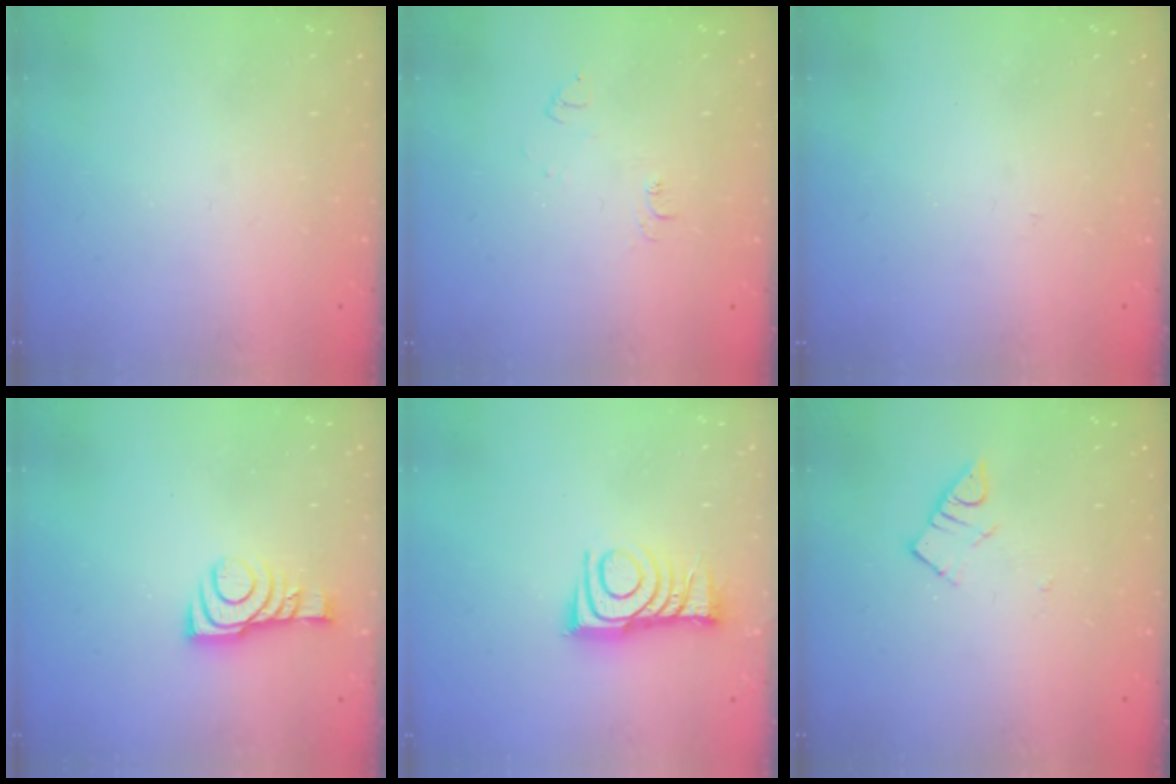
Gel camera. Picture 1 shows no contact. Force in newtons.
{"total": 5.1, "press": 5.0, "slide": 0.6}
{"total": 2.7, "press": 2.7, "slide": 0.3}
{"total": 9.1, "press": 9.1, "slide": 0.4}
{"total": 10.6, "press": 10.6, "slide": 0.4}
{"total": 3.3, "press": 3.3, "slide": 0.2}